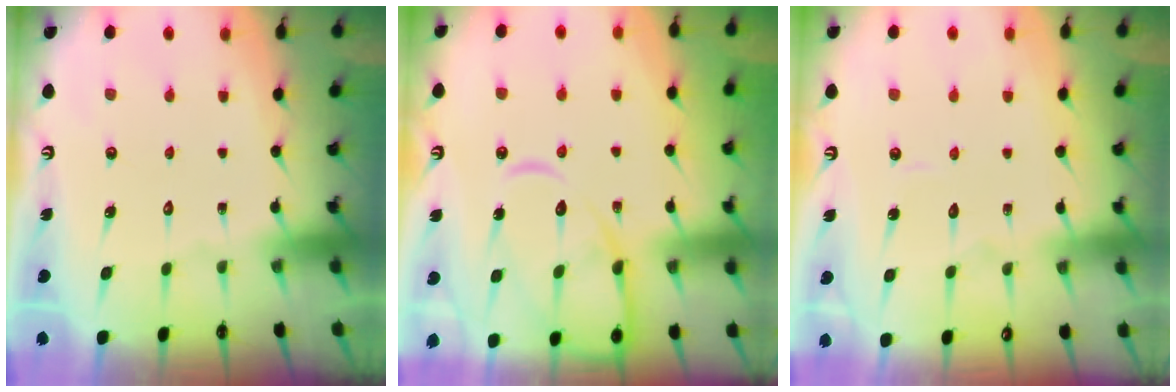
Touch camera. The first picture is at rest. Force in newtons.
{"total": 13.5, "press": 13.4, "slide": 1.2}
{"total": 2.5, "press": 2.5, "slide": 0.2}